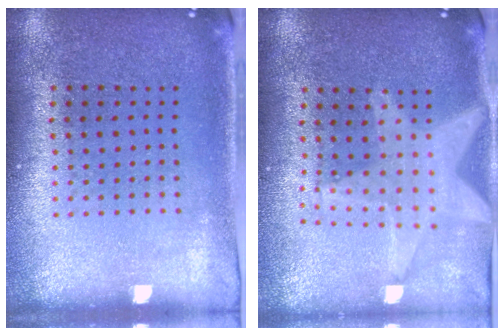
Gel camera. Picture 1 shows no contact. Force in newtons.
{"total": 1.5, "press": 1.4, "slide": 0.4}